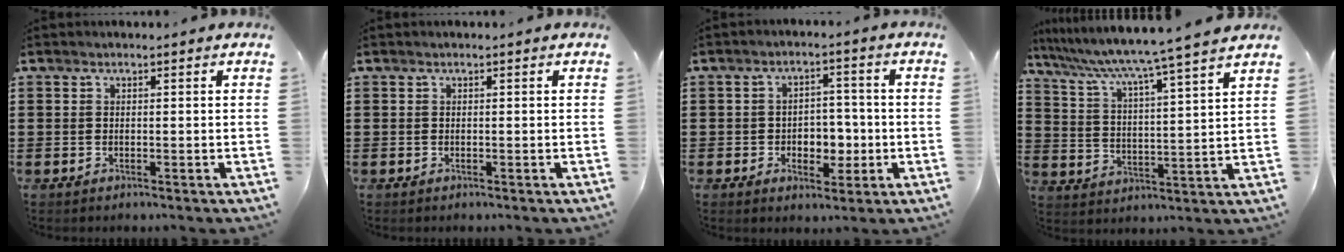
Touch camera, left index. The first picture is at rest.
{"total": 0.0}
{"total": 4.6, "force": [-1.2, 3.6, 2.6], "torque": [-0.051, 0.008, -0.028]}
{"total": 5.4, "force": [4.6, -1.4, 2.5], "torque": [-0.071, -0.047, 0.067]}